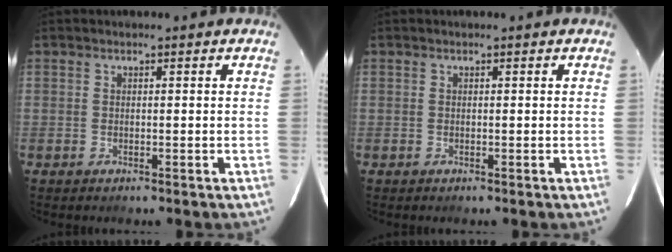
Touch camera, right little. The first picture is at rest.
{"total": 0.0}